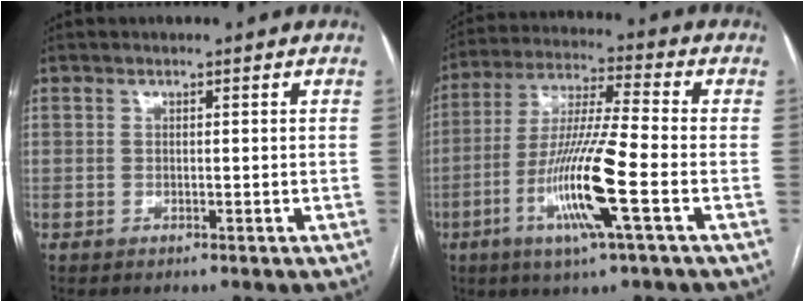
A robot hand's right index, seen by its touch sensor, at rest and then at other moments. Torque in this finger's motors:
{"motor_torque": [2.14, 0.00, 1.05, 0.21]}